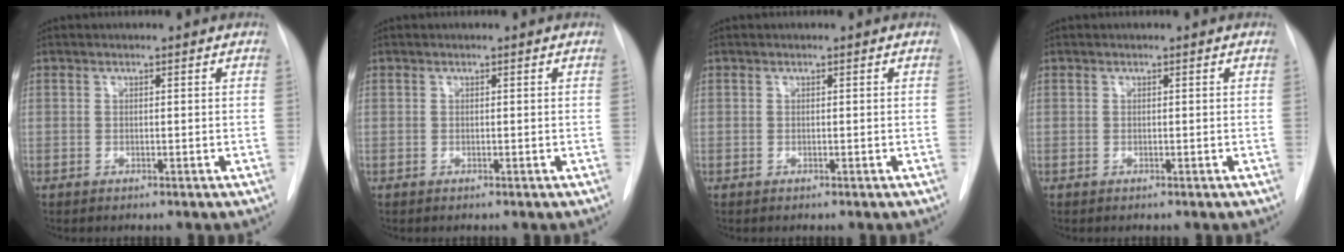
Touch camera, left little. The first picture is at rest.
{"total": 0.0}
{"total": 0.0}
{"total": 0.0}